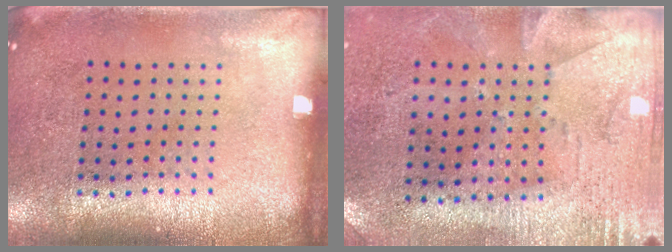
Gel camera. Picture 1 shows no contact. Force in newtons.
{"total": 2.8, "press": 2.2, "slide": 1.6}